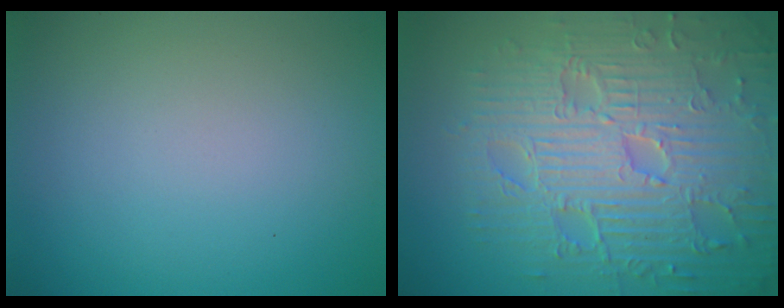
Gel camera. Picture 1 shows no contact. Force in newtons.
{"total": 10.5, "press": 7.1, "slide": 7.8}